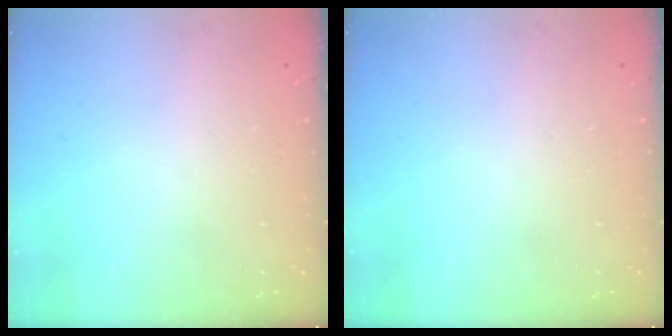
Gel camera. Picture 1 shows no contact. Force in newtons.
{"total": 0.0}